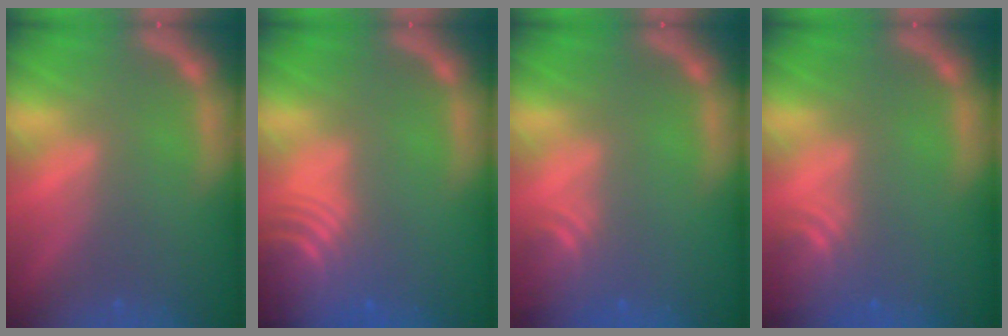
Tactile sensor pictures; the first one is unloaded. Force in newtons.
{"total": 9.1}
{"total": 3.0}
{"total": 3.5}